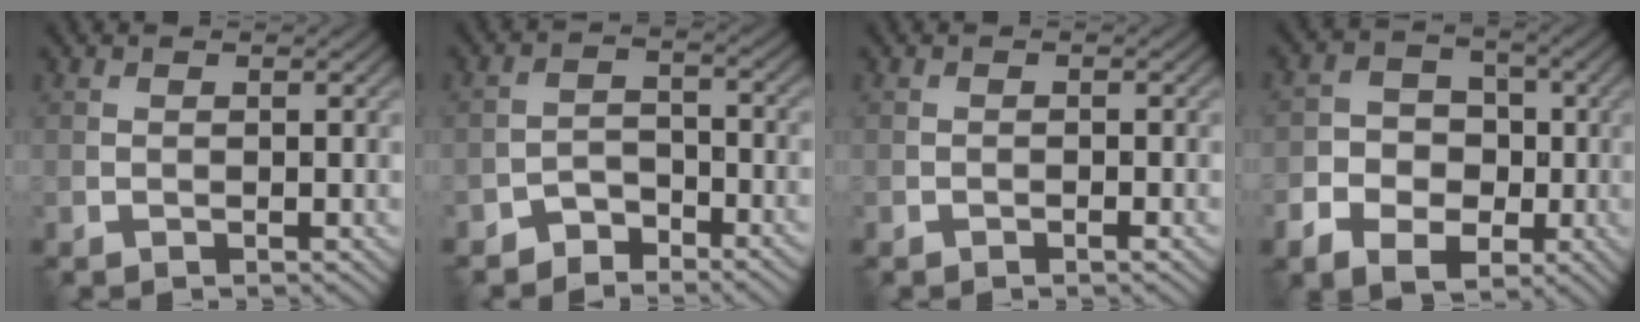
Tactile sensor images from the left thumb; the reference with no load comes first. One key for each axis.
{"total": 3.6, "fx": -3.0, "fy": 1.5, "fz": 1.1, "tx": -0.018, "ty": 0.008, "tz": -0.065}
{"total": 0.6, "fx": -0.4, "fy": 0.1, "fz": 0.4, "tx": -0.006, "ty": 0.001, "tz": -0.006}
{"total": 6.8, "fx": -2.3, "fy": 5.4, "fz": 3.5, "tx": -0.051, "ty": -0.009, "tz": -0.052}